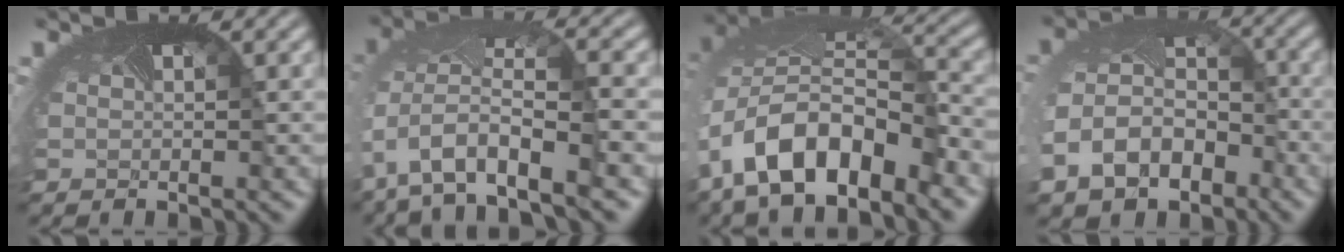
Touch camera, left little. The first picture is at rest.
{"total": 10.4, "force": [-4.7, 5.1, 7.7], "torque": [-0.179, -0.029, -0.064]}
{"total": 11.7, "force": [-5.9, 6.1, 8.0], "torque": [-0.176, -0.026, -0.098]}
{"total": 9.0, "force": [-4.4, 6.6, 4.2], "torque": [-0.121, -0.037, -0.071]}